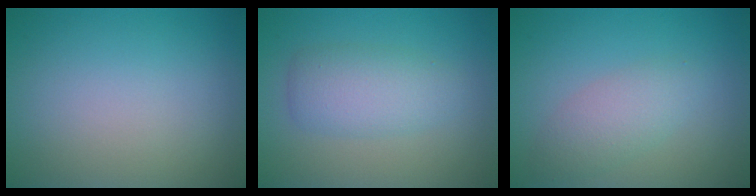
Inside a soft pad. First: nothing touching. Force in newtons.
{"total": 3.7, "press": 3.7, "slide": 0.1}
{"total": 2.8, "press": 2.8, "slide": 0.1}